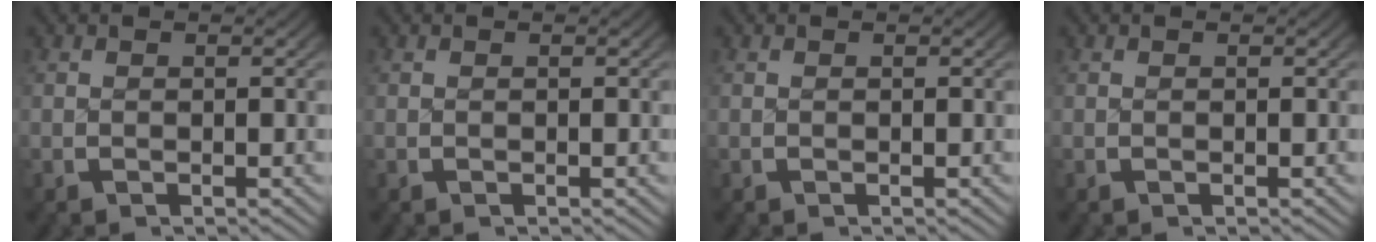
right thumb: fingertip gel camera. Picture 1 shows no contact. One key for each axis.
{"total": 0.0}
{"total": 0.0}
{"total": 0.0}